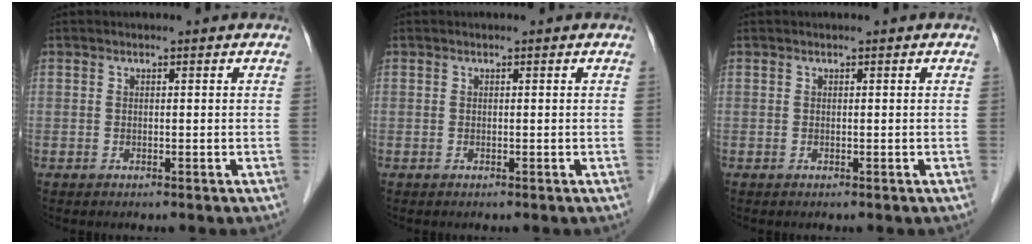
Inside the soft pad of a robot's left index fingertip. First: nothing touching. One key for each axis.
{"total": 0.0}
{"total": 0.0}